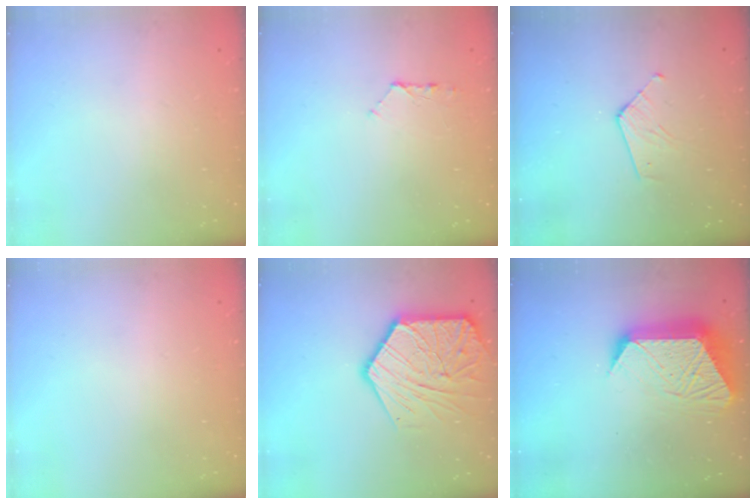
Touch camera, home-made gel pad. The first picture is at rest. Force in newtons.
{"total": 5.5, "press": 5.5, "slide": 0.6}
{"total": 5.9, "press": 5.9, "slide": 0.5}
{"total": 0.0}
{"total": 17.4, "press": 17.4, "slide": 1.4}
{"total": 15.5, "press": 15.5, "slide": 1.1}